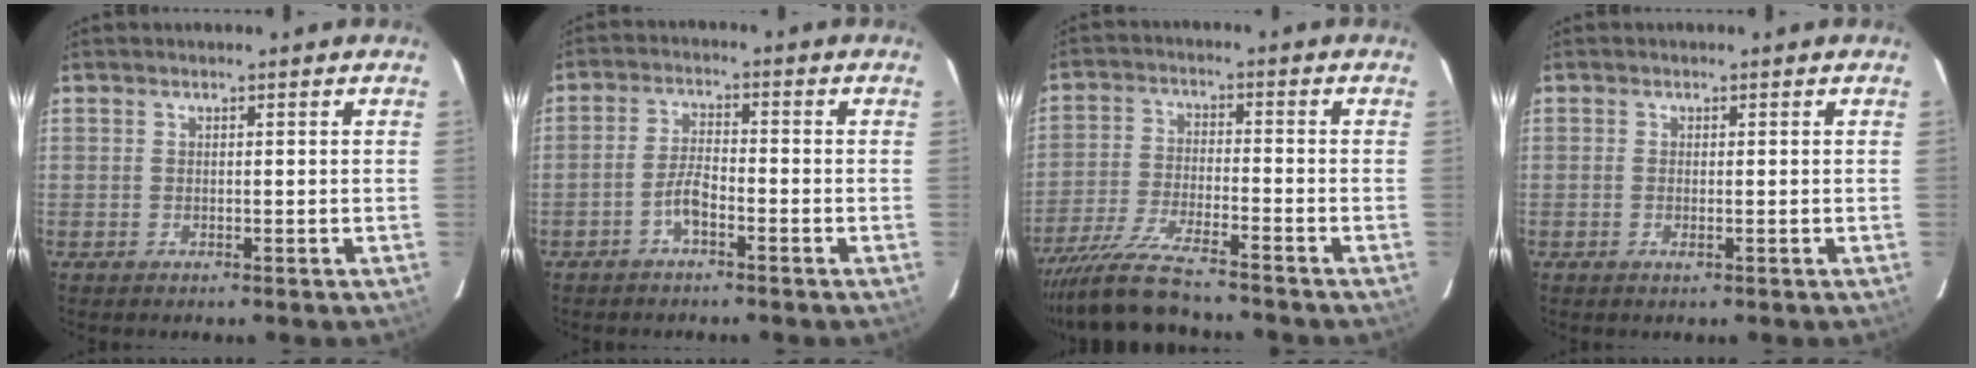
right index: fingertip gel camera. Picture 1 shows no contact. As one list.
[{"total": 3.8, "force": [-2.3, 1.1, 2.8], "torque": [-0.064, 0.009, -0.046]}, {"total": 12.3, "force": [-11.2, 0.7, 5.0], "torque": [-0.113, -0.021, -0.201]}, {"total": 0.7, "force": [0.0, 0.2, 0.7], "torque": [-0.014, 0.000, -0.002]}]